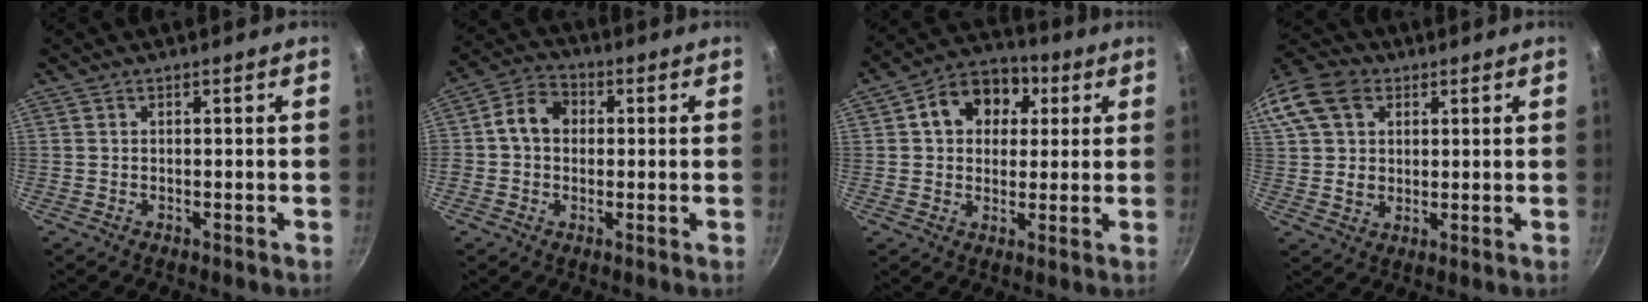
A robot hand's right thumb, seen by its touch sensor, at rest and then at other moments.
{"total": 7.4, "force": [0.7, 6.0, 4.2], "torque": [-0.049, 0.018, -0.006]}
{"total": 12.2, "force": [3.5, 9.6, 6.7], "torque": [-0.073, 0.015, 0.039]}
{"total": 16.6, "force": [5.8, 12.7, 8.9], "torque": [-0.187, 0.022, 0.099]}